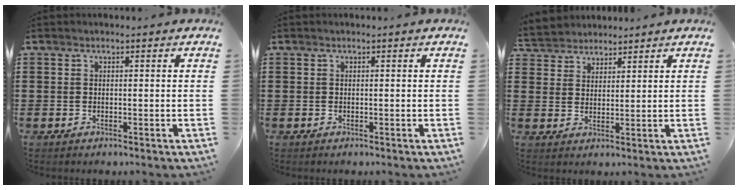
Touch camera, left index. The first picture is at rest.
{"total": 0.0}
{"total": 3.1, "force": [2.8, 1.0, -0.6], "torque": [-0.002, -0.005, 0.054]}